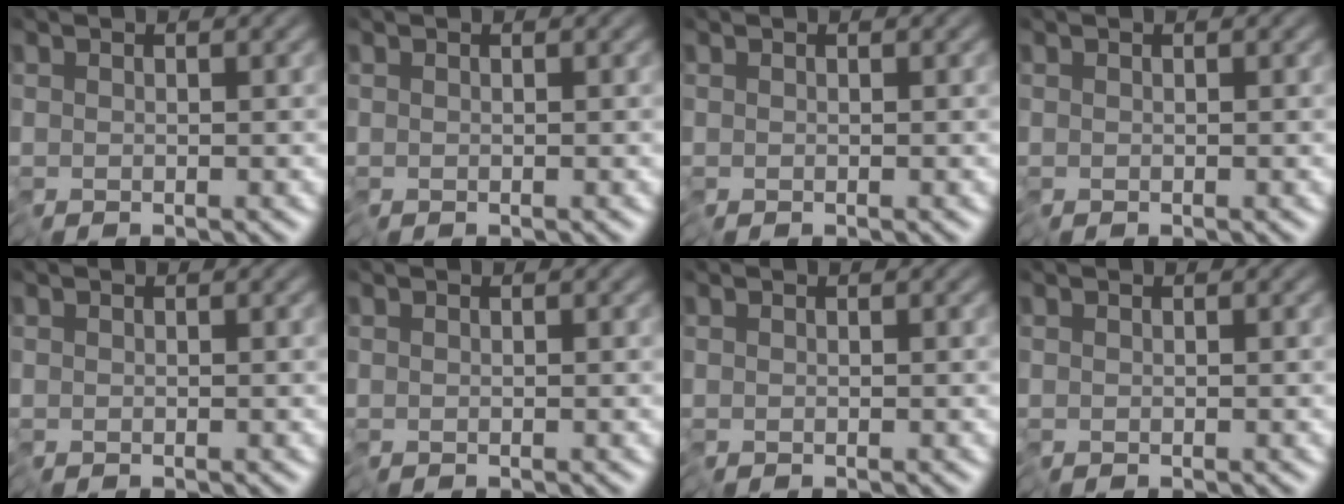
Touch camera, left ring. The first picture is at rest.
{"total": 0.0}
{"total": 0.0}
{"total": 0.0}
{"total": 0.0}
{"total": 0.0}
{"total": 0.0}
{"total": 0.0}